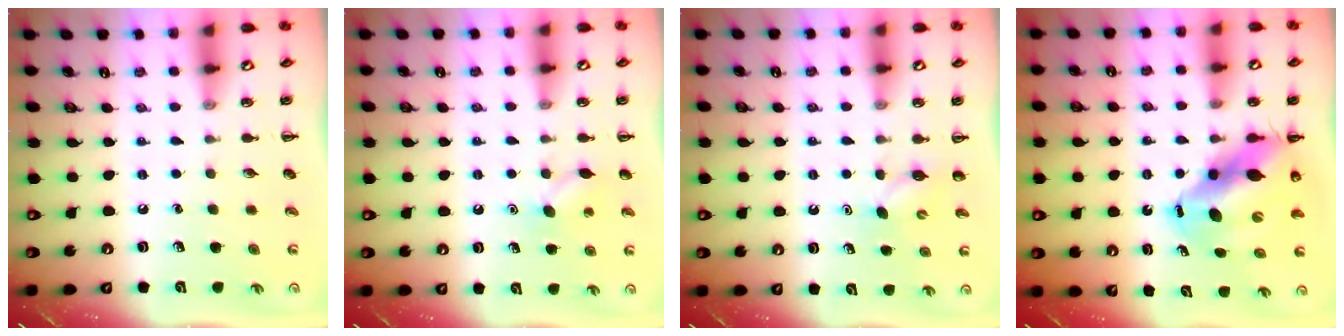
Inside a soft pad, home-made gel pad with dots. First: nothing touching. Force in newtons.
{"total": 7.4, "press": 7.3, "slide": 1.6}
{"total": 4.2, "press": 4.1, "slide": 1.0}
{"total": 12.4, "press": 11.9, "slide": 3.3}